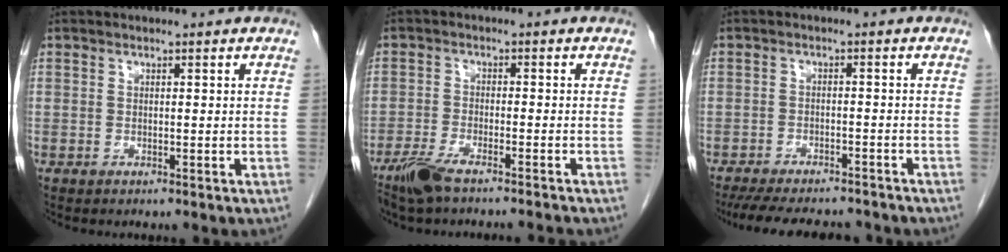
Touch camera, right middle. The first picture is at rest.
{"total": 6.8, "force": [-5.7, 0.2, 3.7], "torque": [-0.066, -0.015, -0.102]}
{"total": 13.0, "force": [-11.4, 3.2, 5.2], "torque": [-0.093, -0.004, -0.154]}